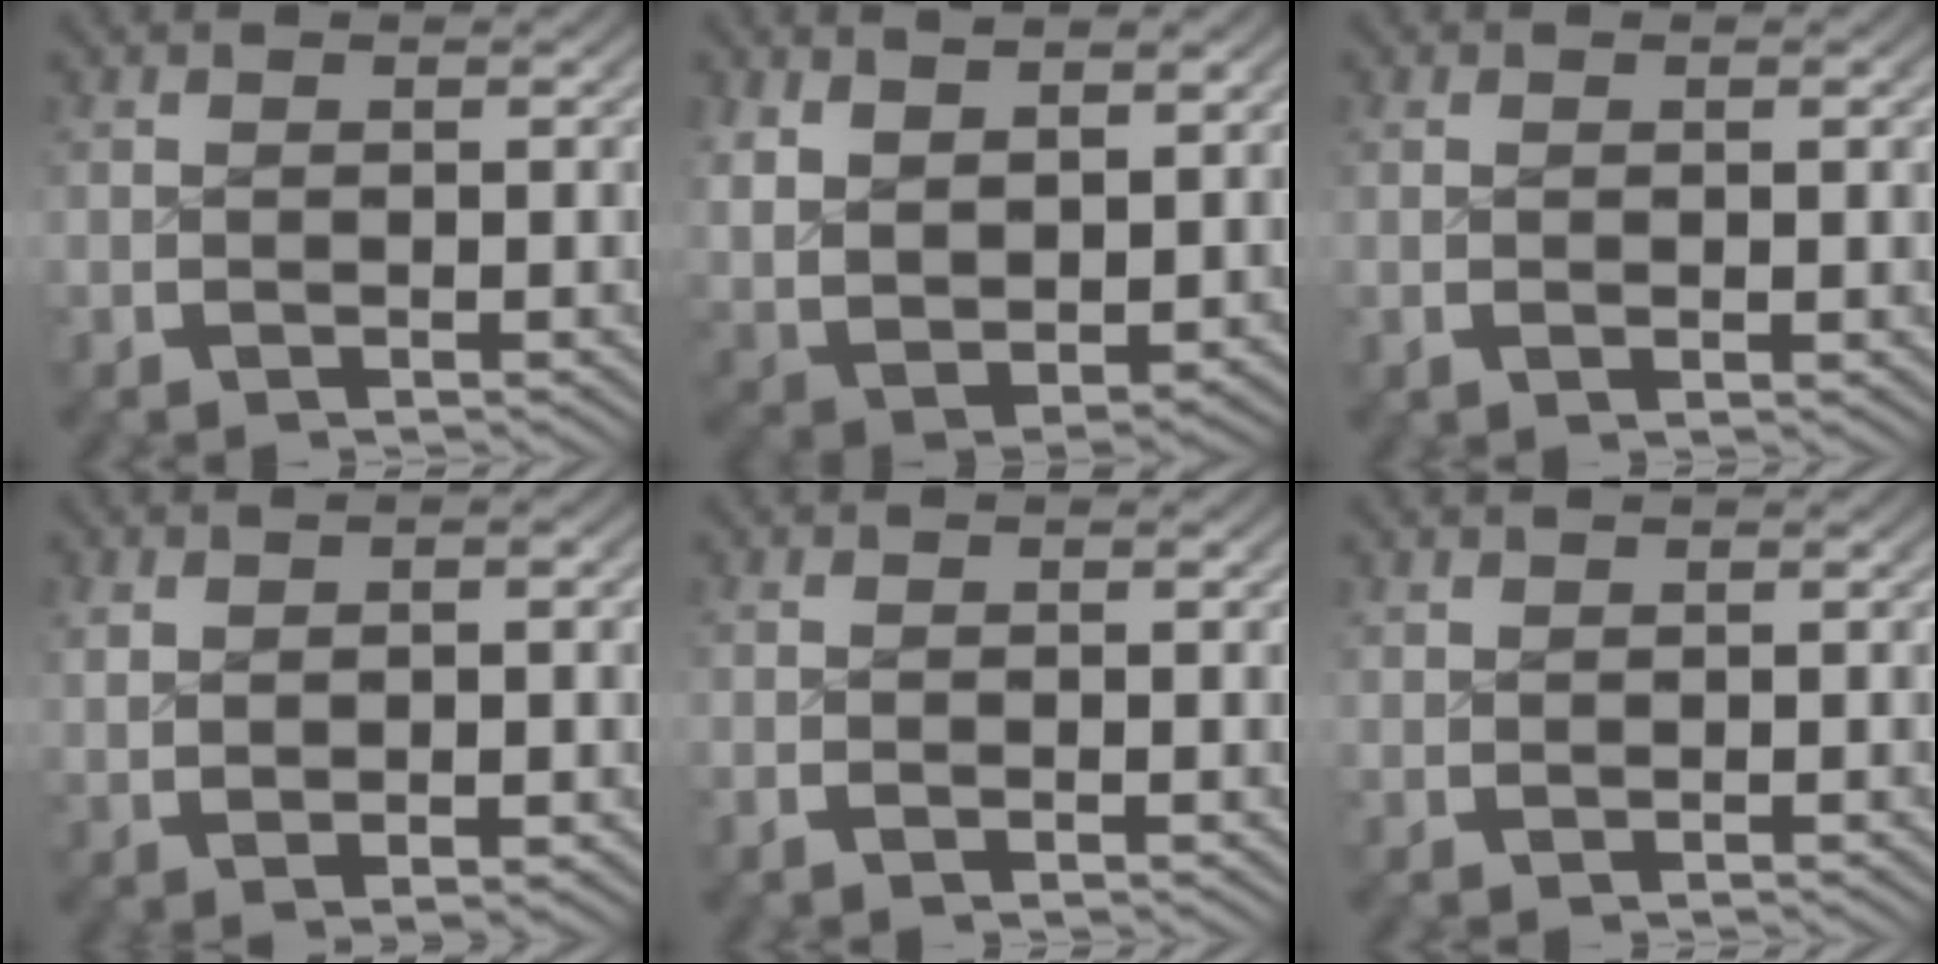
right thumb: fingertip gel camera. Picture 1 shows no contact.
{"total": 10.6, "force": [0.6, 8.1, 6.8], "torque": [-0.178, -0.049, 0.031]}
{"total": 0.8, "force": [0.2, 0.1, 0.8], "torque": [-0.018, -0.003, 0.009]}
{"total": 3.4, "force": [0.9, 1.6, 2.9], "torque": [-0.050, 0.002, 0.026]}
{"total": 0.6, "force": [0.1, 0.2, 0.5], "torque": [-0.014, -0.004, 0.003]}
{"total": 0.9, "force": [0.9, 0.1, -0.1], "torque": [0.007, 0.002, 0.022]}